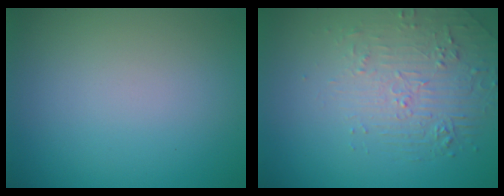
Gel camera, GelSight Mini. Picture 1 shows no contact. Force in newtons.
{"total": 2.1, "press": 1.5, "slide": 1.5}